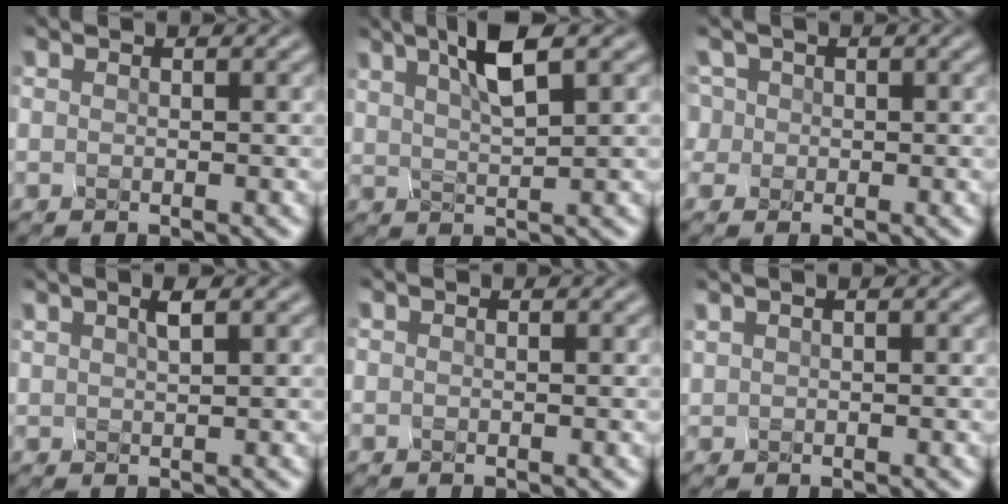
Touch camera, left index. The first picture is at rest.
{"total": 3.2, "force": [2.2, -0.1, 2.3], "torque": [-0.053, 0.005, 0.061]}
{"total": 1.1, "force": [-0.3, 0.8, -0.7], "torque": [-0.006, 0.004, 0.008]}
{"total": 0.8, "force": [0.7, -0.5, -0.1], "torque": [-0.005, 0.003, 0.030]}
{"total": 0.0}
{"total": 0.7, "force": [0.6, -0.2, -0.3], "torque": [0.002, 0.000, 0.023]}